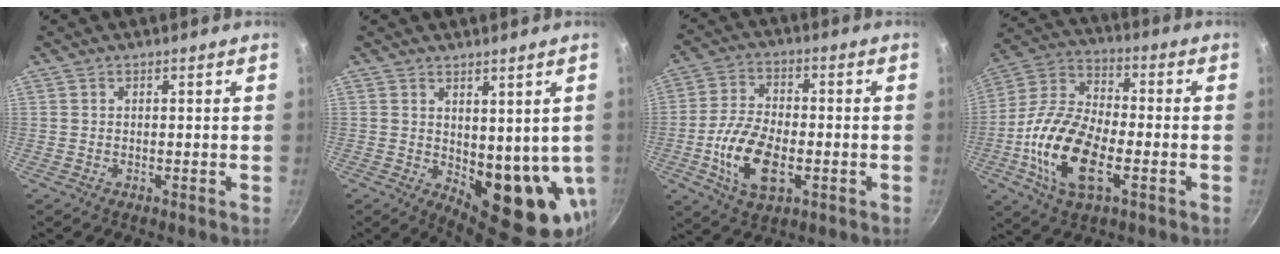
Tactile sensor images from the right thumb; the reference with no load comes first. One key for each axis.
{"total": 13.5, "fx": 0.3, "fy": 7.2, "fz": 11.4, "tx": -0.116, "ty": -0.032, "tz": 0.024}
{"total": 12.7, "fx": -3.3, "fy": 6.9, "fz": 10.1, "tx": -0.188, "ty": 0.016, "tz": -0.064}
{"total": 18.4, "fx": -4.9, "fy": 9.1, "fz": 15.2, "tx": -0.291, "ty": 0.027, "tz": -0.106}